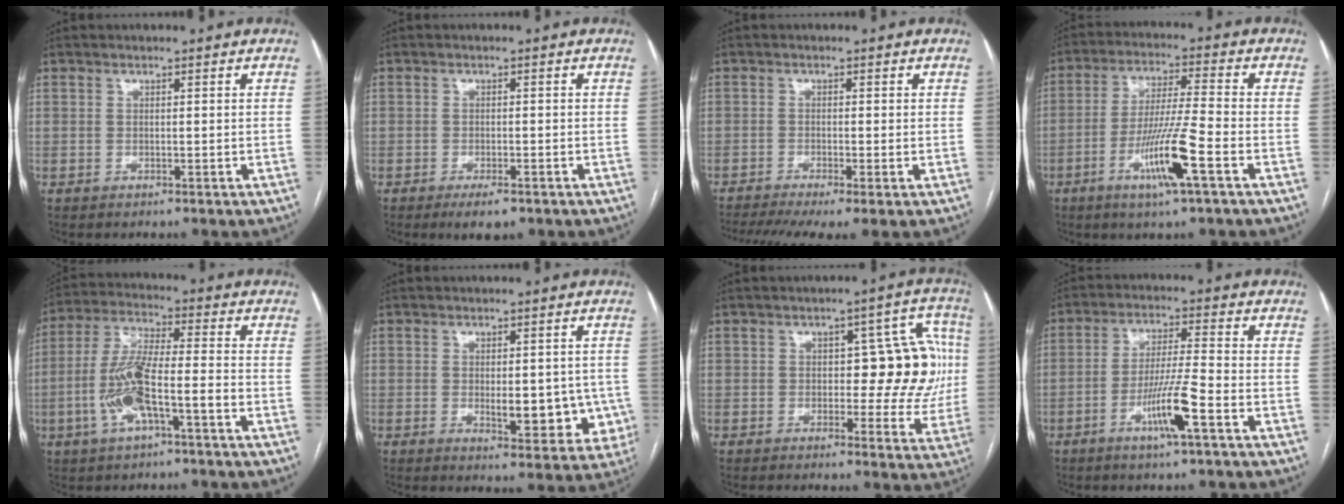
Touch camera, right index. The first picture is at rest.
{"total": 3.2, "force": [-2.1, 1.0, 2.1], "torque": [-0.037, -0.003, -0.028]}
{"total": 8.0, "force": [-5.5, 1.2, 5.7], "torque": [-0.100, -0.009, -0.093]}
{"total": 11.0, "force": [-4.6, -0.3, 10.0], "torque": [-0.194, -0.013, -0.087]}
{"total": 11.0, "force": [-3.8, 2.2, 10.1], "torque": [-0.214, 0.011, -0.070]}
{"total": 9.2, "force": [-1.6, 4.1, 8.1], "torque": [-0.093, 0.003, -0.011]}
{"total": 11.7, "force": [0.7, 5.5, 10.3], "torque": [-0.096, 0.035, 0.010]}
{"total": 8.5, "force": [-3.8, -0.2, 7.6], "torque": [-0.145, -0.007, -0.070]}